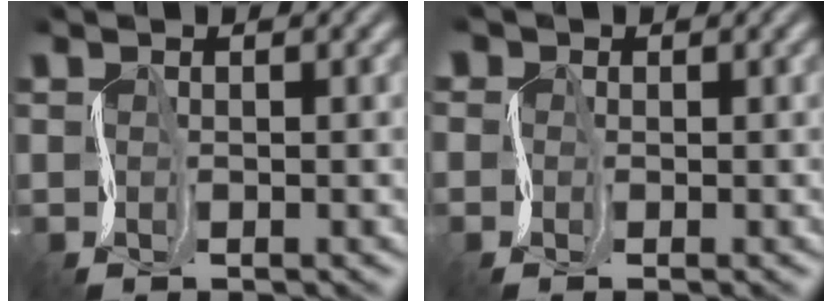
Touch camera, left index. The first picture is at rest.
{"total": 4.2, "force": [0.6, 3.5, 2.3], "torque": [-0.027, 0.015, -0.023]}